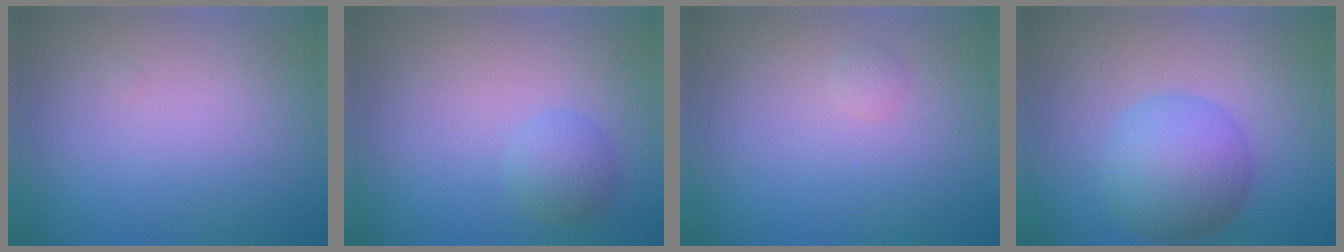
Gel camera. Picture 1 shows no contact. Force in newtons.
{"total": 1.9, "press": 1.9, "slide": 0.1}
{"total": 0.6, "press": 0.6, "slide": 0.0}
{"total": 5.7, "press": 5.7, "slide": 0.0}